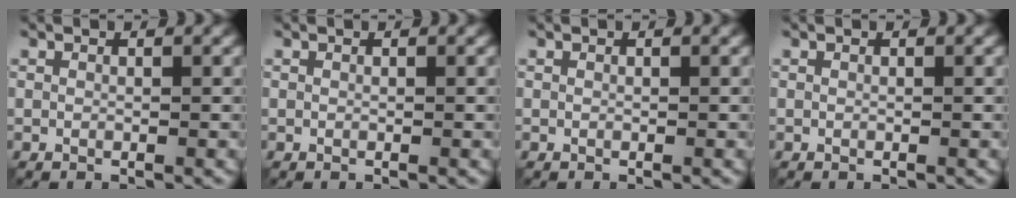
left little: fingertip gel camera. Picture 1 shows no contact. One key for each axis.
{"total": 0.0}
{"total": 0.0}
{"total": 0.0}